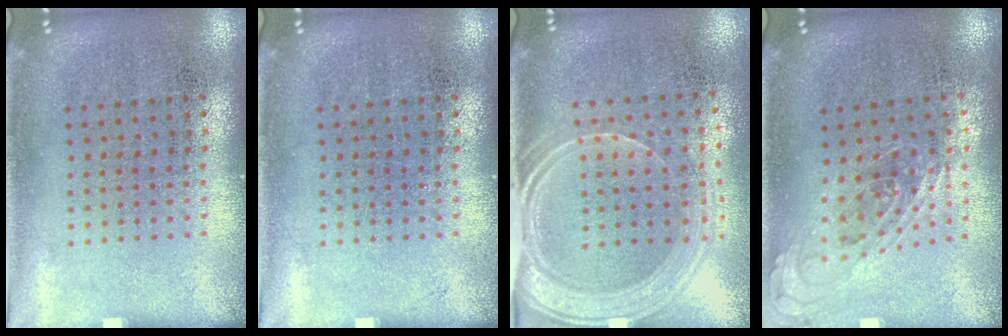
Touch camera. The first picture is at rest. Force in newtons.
{"total": 0.0}
{"total": 1.9, "press": 1.7, "slide": 0.9}
{"total": 0.9, "press": 0.8, "slide": 0.3}